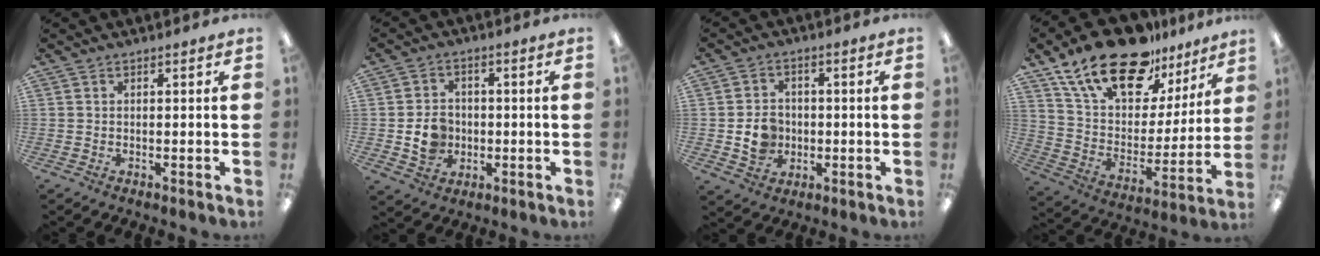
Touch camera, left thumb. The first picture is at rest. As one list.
[{"total": 7.3, "force": [-1.1, 6.1, 3.7], "torque": [-0.066, 0.009, -0.018]}, {"total": 7.1, "force": [-1.1, 6.2, 3.3], "torque": [-0.061, 0.009, -0.017]}, {"total": 21.7, "force": [15.7, 9.9, 11.2], "torque": [-0.201, -0.097, 0.280]}]